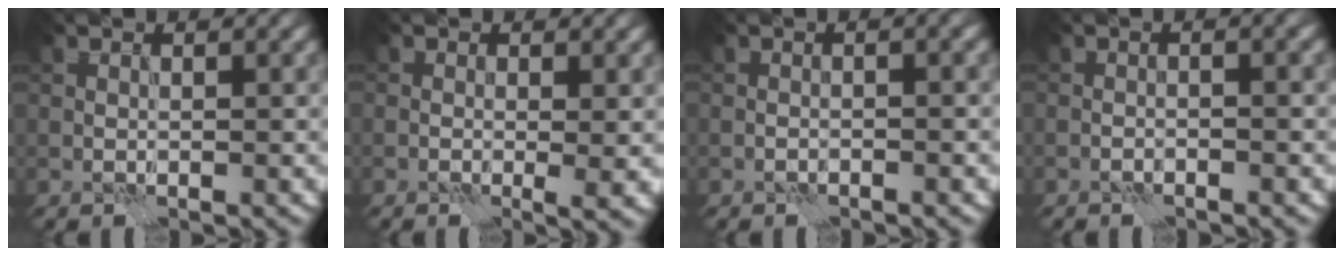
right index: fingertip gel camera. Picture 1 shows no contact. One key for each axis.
{"total": 1.8, "fx": 0.3, "fy": 0.5, "fz": 1.7, "tx": -0.015, "ty": -0.008, "tz": 0.007}
{"total": 2.6, "fx": 0.3, "fy": 1.0, "fz": 2.4, "tx": -0.009, "ty": 0.005, "tz": -0.011}
{"total": 2.4, "fx": -0.1, "fy": 0.9, "fz": 2.2, "tx": -0.010, "ty": 0.004, "tz": -0.017}